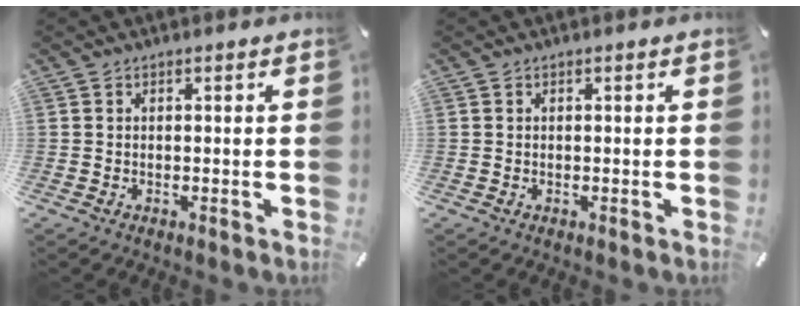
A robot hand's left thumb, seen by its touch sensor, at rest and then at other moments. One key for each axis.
{"total": 0.0}